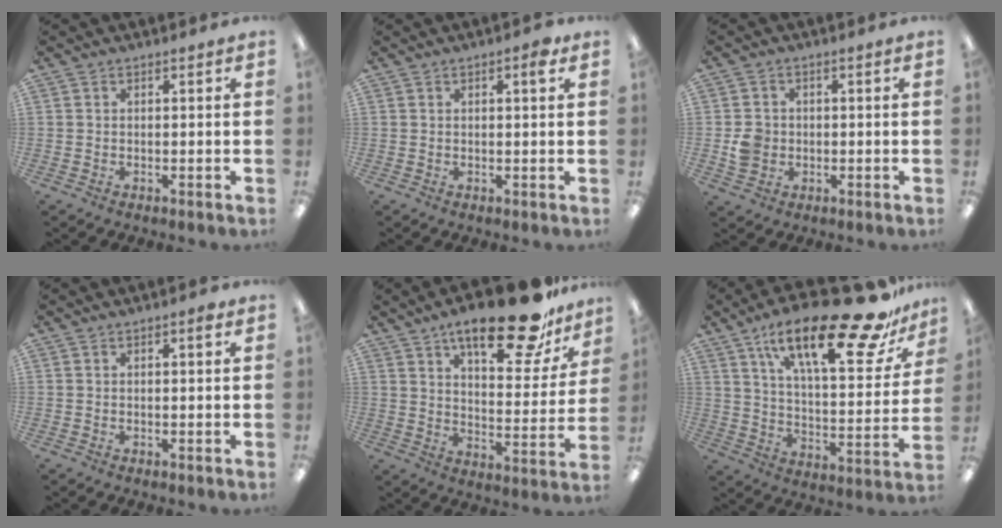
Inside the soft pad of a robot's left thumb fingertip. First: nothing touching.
{"total": 2.2, "force": [1.2, 0.6, 1.7], "torque": [-0.022, -0.002, 0.015]}
{"total": 4.8, "force": [-0.4, 4.4, 1.8], "torque": [-0.018, 0.005, -0.006]}
{"total": 1.3, "force": [0.7, 0.3, 1.0], "torque": [-0.014, -0.001, 0.010]}
{"total": 20.9, "force": [15.2, 6.6, 12.7], "torque": [-0.187, -0.093, 0.247]}
{"total": 26.1, "force": [17.4, 8.0, 17.8], "torque": [-0.268, -0.105, 0.278]}